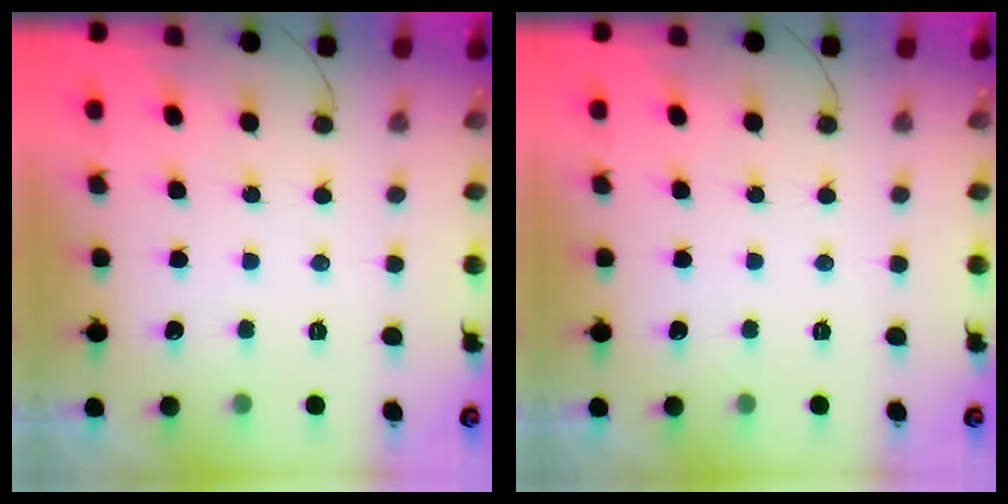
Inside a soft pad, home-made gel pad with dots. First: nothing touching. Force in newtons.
{"total": 0.0}